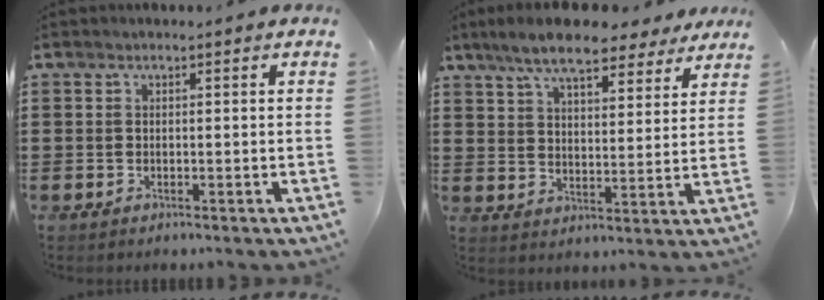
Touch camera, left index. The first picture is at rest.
{"total": 8.9, "force": [7.6, 1.8, 4.3], "torque": [-0.101, -0.015, 0.137]}